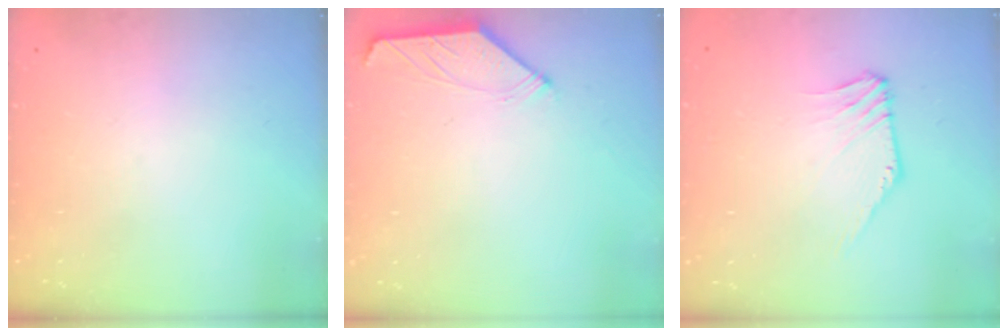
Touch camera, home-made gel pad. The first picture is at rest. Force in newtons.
{"total": 1.4, "press": 1.4, "slide": 0.4}
{"total": 1.7, "press": 1.7, "slide": 0.2}